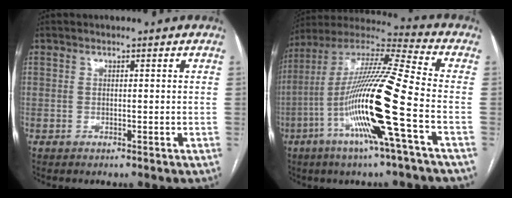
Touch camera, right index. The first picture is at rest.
{"total": 20.1, "force": [-6.1, -0.4, 19.2], "torque": [-0.387, -0.017, -0.128]}